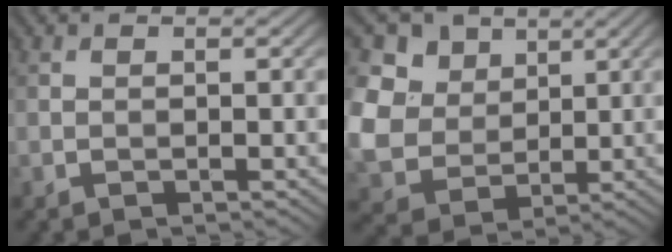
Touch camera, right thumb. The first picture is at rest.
{"total": 10.9, "force": [3.6, 8.8, 5.4], "torque": [-0.184, 0.017, 0.064]}